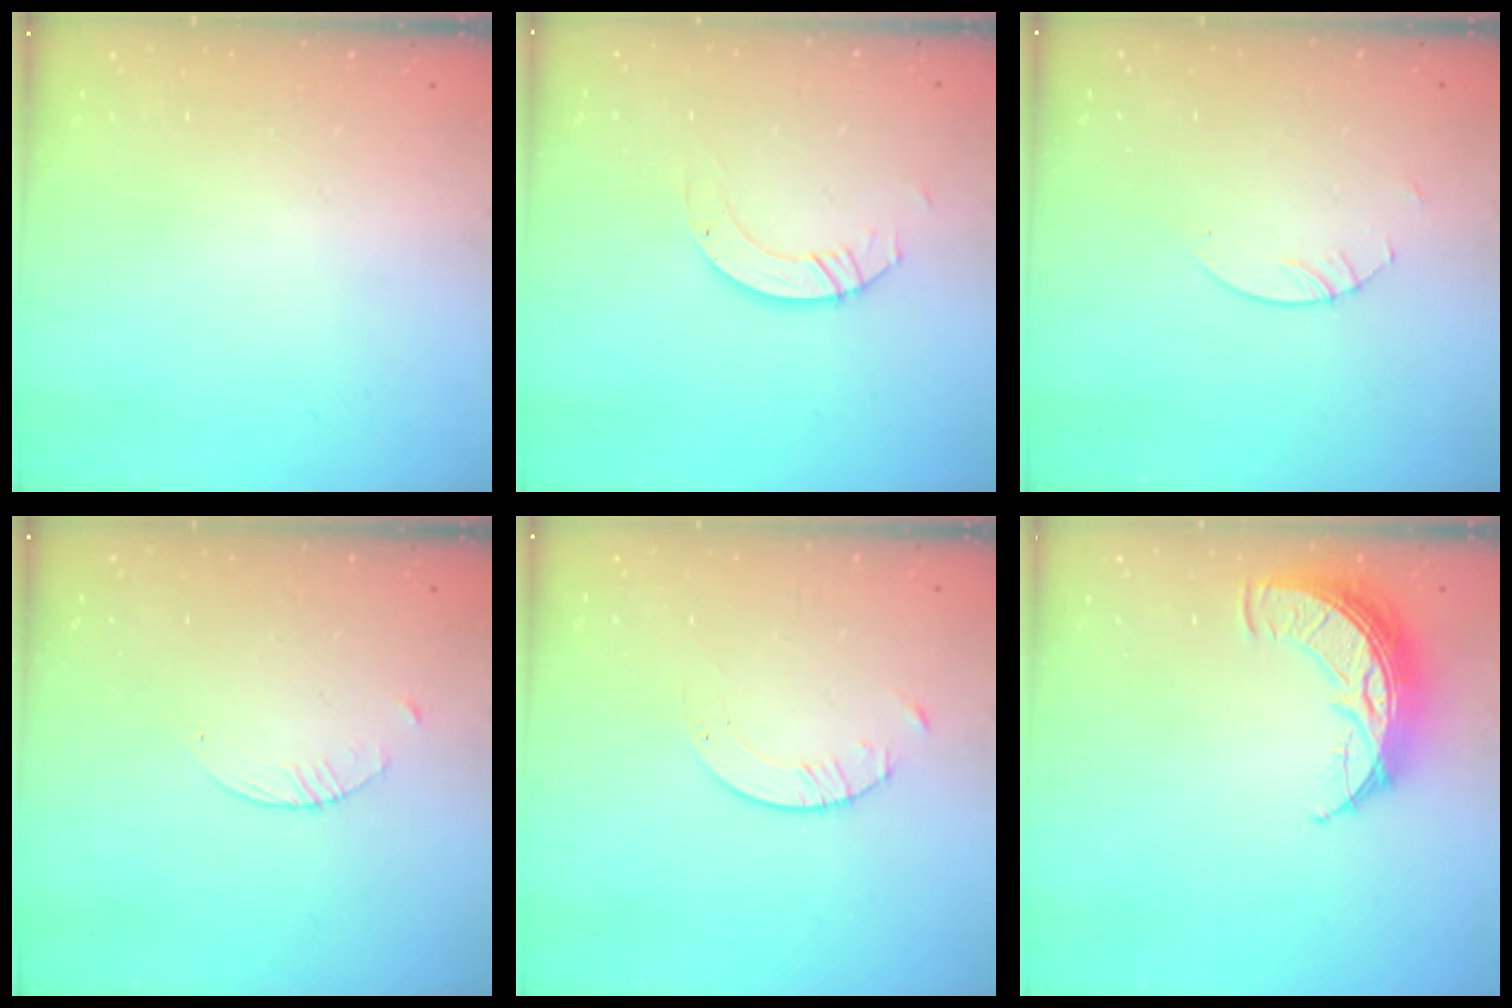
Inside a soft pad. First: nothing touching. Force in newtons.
{"total": 4.4, "press": 4.4, "slide": 0.0}
{"total": 2.7, "press": 2.7, "slide": 0.2}
{"total": 1.5, "press": 1.5, "slide": 0.2}
{"total": 1.7, "press": 1.7, "slide": 0.2}
{"total": 10.9, "press": 10.9, "slide": 0.7}